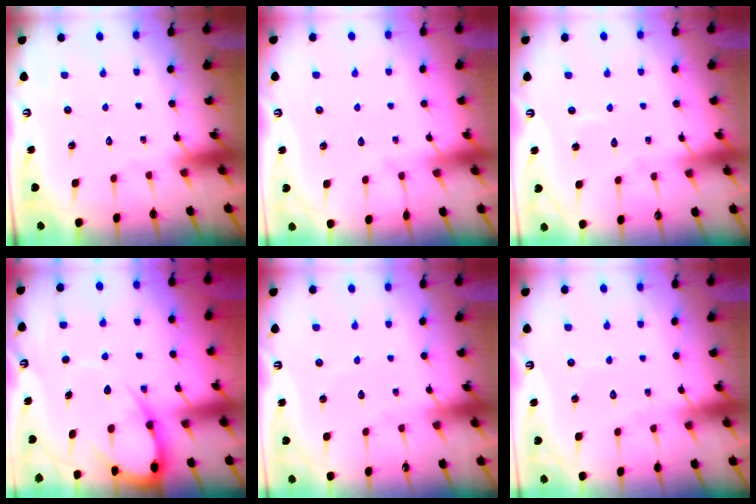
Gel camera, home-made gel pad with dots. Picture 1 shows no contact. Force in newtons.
{"total": 2.9, "press": 2.9, "slide": 0.4}
{"total": 2.5, "press": 2.5, "slide": 0.2}
{"total": 9.4, "press": 9.3, "slide": 1.0}
{"total": 2.9, "press": 2.9, "slide": 0.2}
{"total": 3.6, "press": 3.6, "slide": 0.4}